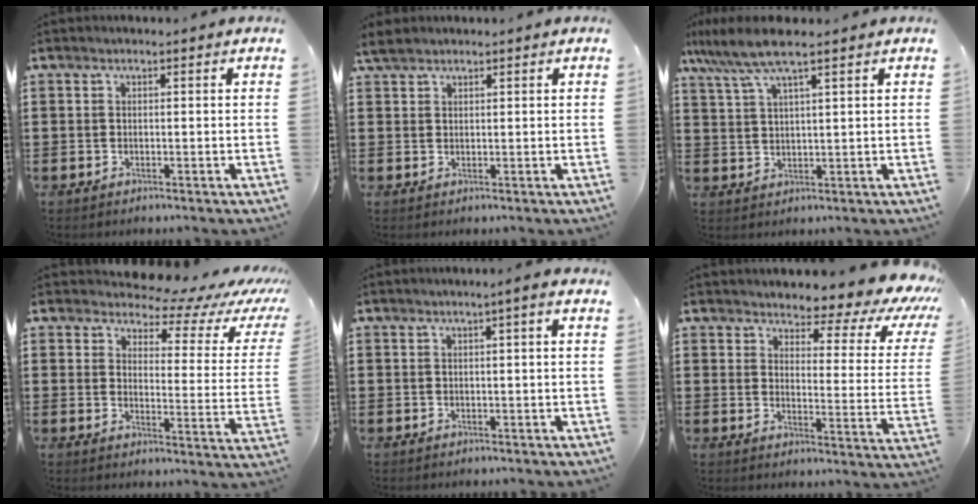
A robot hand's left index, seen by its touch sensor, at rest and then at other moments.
{"total": 2.4, "force": [1.9, 1.0, 1.0], "torque": [-0.026, 0.005, 0.038]}
{"total": 6.8, "force": [5.0, 0.7, 4.6], "torque": [-0.103, -0.008, 0.089]}
{"total": 4.7, "force": [4.1, 1.7, 1.5], "torque": [-0.042, -0.033, 0.061]}
{"total": 1.2, "force": [0.1, -0.1, 1.2], "torque": [-0.019, -0.005, 0.002]}
{"total": 4.6, "force": [4.0, 1.3, 2.0], "torque": [-0.040, -0.039, 0.059]}